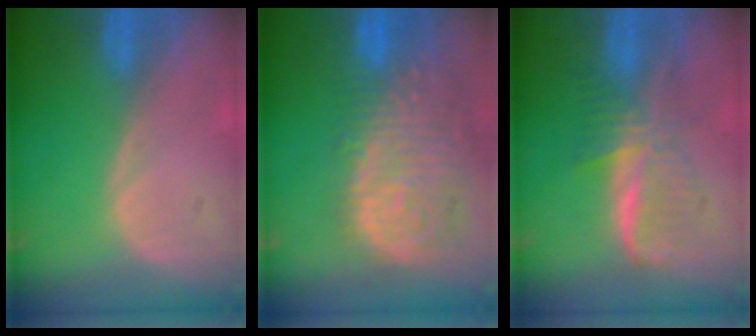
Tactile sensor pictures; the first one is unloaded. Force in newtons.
{"total": 14.5, "press": 11.9, "slide": 8.2}
{"total": 6.1, "press": 6.1, "slide": 0.1}